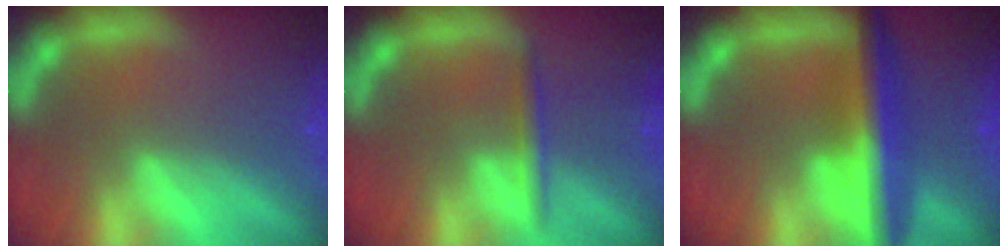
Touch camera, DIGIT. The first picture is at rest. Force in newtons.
{"total": 1.9}
{"total": 7.5}